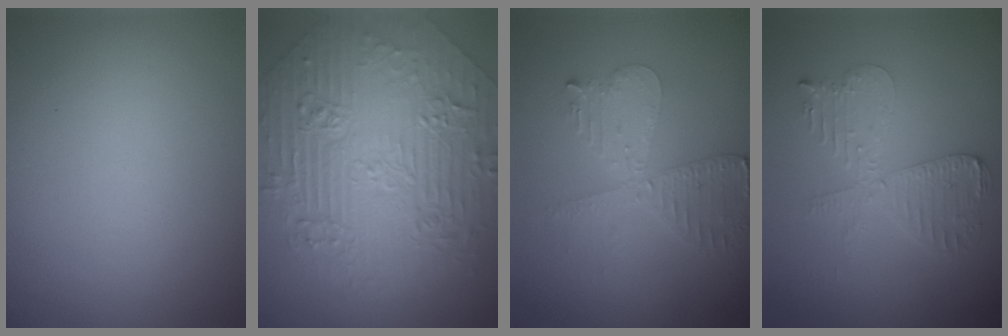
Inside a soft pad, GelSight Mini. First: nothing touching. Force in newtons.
{"total": 8.4, "press": 6.7, "slide": 5.1}
{"total": 4.2, "press": 3.6, "slide": 2.2}
{"total": 4.1, "press": 3.6, "slide": 2.1}